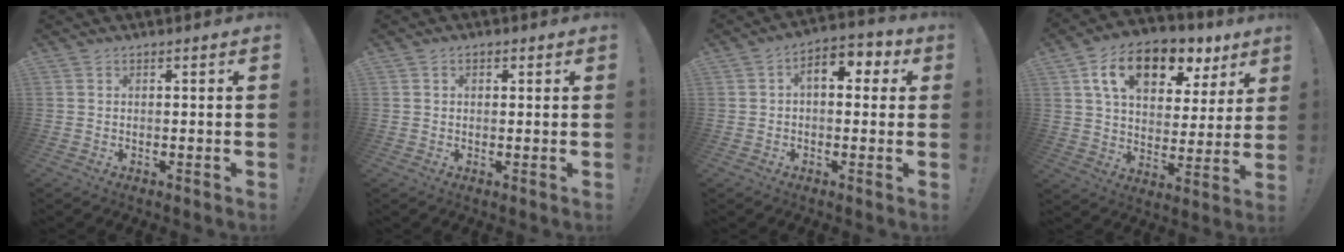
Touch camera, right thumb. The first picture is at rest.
{"total": 1.4, "force": [0.3, 1.2, 0.8], "torque": [-0.009, 0.002, 0.005]}
{"total": 8.1, "force": [1.7, 4.8, 6.3], "torque": [-0.082, 0.002, 0.027]}
{"total": 16.7, "force": [9.0, 9.9, 9.9], "torque": [-0.161, -0.037, 0.160]}